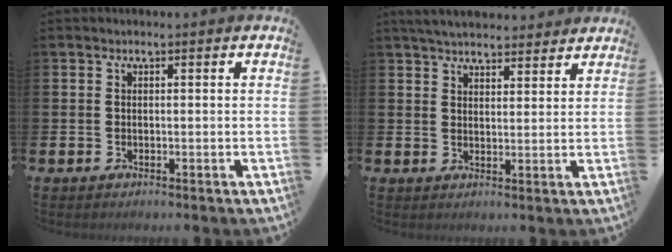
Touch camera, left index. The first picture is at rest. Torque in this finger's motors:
{"motor_torque": [1.07, -1.07, 0.82, 0.15]}